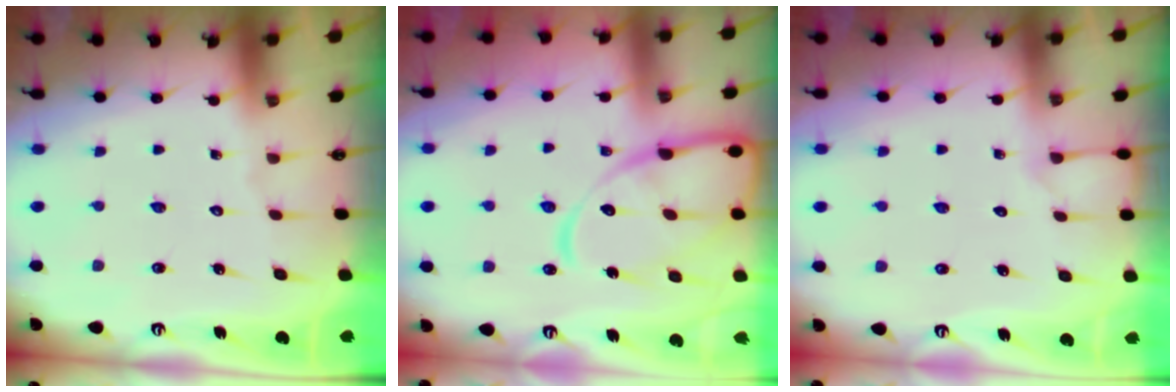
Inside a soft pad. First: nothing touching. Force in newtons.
{"total": 15.9, "press": 15.9, "slide": 1.5}
{"total": 4.7, "press": 4.7, "slide": 0.6}